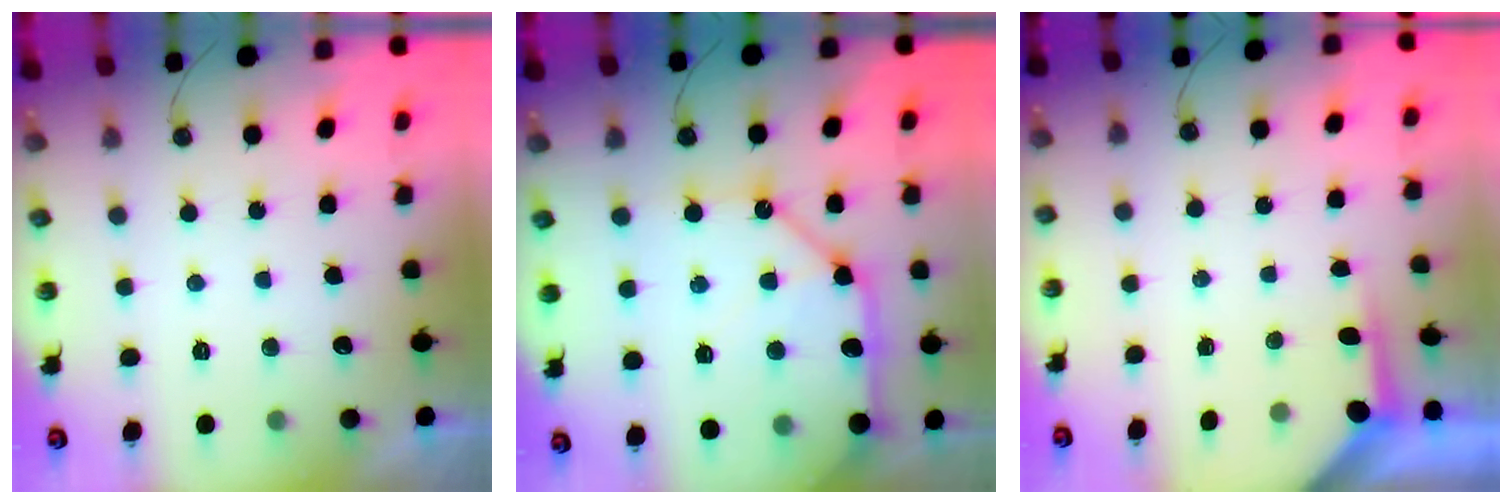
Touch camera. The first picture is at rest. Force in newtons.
{"total": 17.2, "press": 17.1, "slide": 2.2}
{"total": 3.8, "press": 3.8, "slide": 0.4}